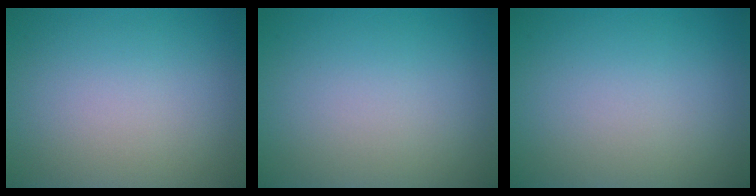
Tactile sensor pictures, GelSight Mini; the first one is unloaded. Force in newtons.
{"total": 0.0}
{"total": 0.0}